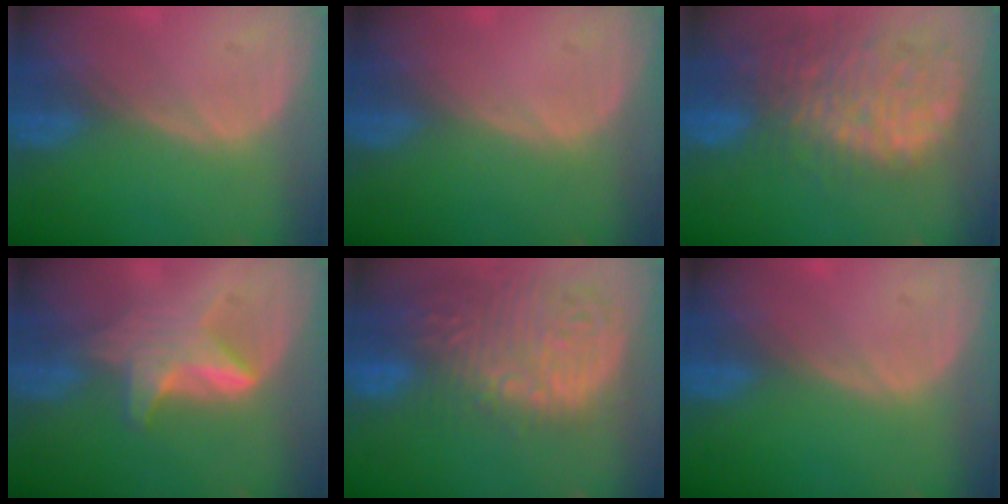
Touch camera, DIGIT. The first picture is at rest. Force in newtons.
{"total": 0.0}
{"total": 14.4, "press": 11.8, "slide": 8.3}
{"total": 6.1, "press": 5.7, "slide": 2.1}
{"total": 15.4, "press": 12.6, "slide": 8.8}
{"total": 0.0}